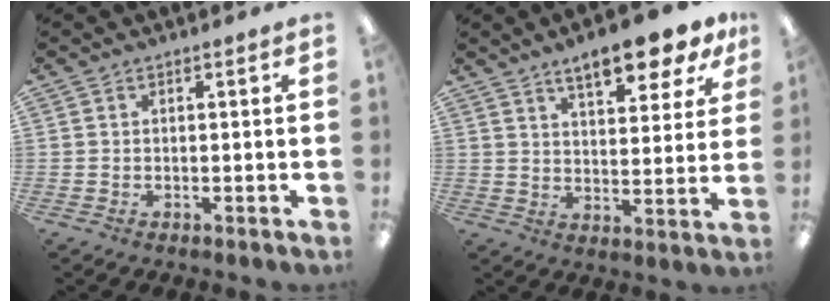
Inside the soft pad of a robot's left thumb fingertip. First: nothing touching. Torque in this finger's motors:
{"motor_torque": [0.37, 0.45, 1.31, -1.06, 0.12]}